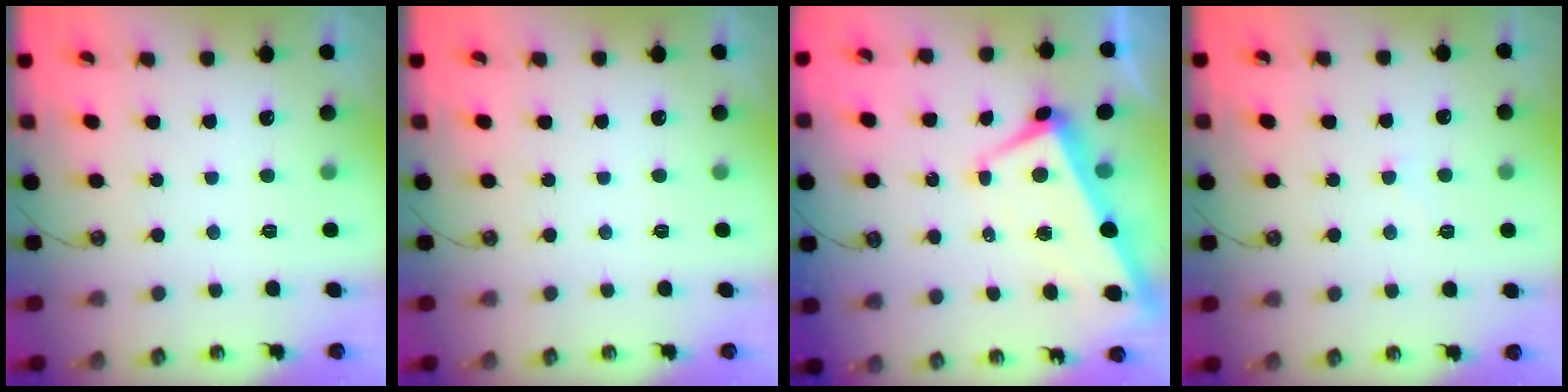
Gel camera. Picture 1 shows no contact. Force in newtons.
{"total": 0.0}
{"total": 1.2, "press": 0.6, "slide": 1.0}
{"total": 1.3, "press": 1.2, "slide": 0.4}